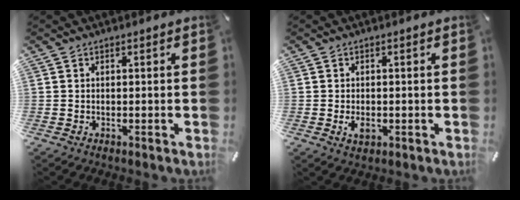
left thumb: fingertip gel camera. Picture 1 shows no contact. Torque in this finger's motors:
{"motor_torque": [-0.13, 0.83, -0.05, 0.04, -0.01]}